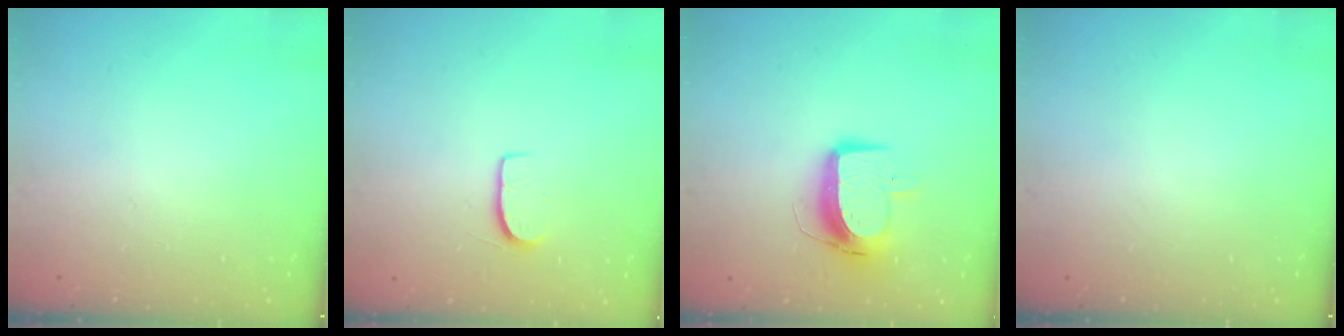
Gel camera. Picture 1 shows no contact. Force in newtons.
{"total": 7.1, "press": 7.1, "slide": 0.6}
{"total": 11.1, "press": 11.0, "slide": 1.2}
{"total": 0.0}